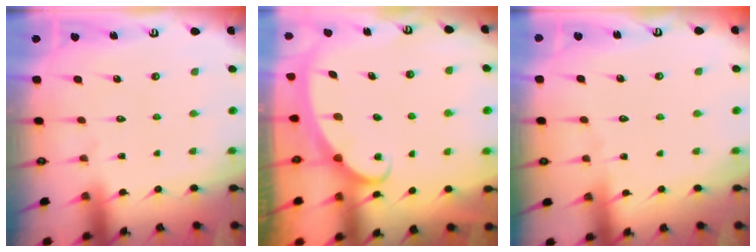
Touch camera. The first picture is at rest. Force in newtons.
{"total": 2.4, "press": 2.4, "slide": 0.3}
{"total": 2.2, "press": 2.2, "slide": 0.3}